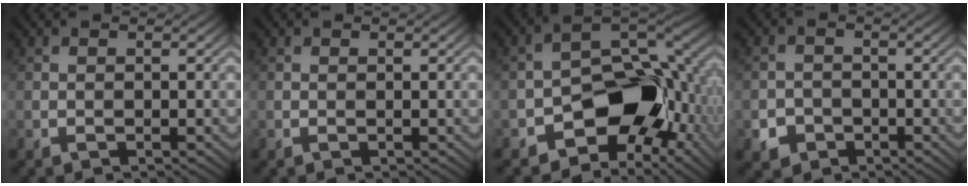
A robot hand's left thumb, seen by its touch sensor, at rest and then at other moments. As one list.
[{"total": 0.0}, {"total": 12.2, "force": [-4.2, 7.7, 8.5], "torque": [-0.121, -0.014, -0.074]}, {"total": 2.5, "force": [-1.3, 2.0, 0.4], "torque": [-0.010, -0.007, -0.021]}]